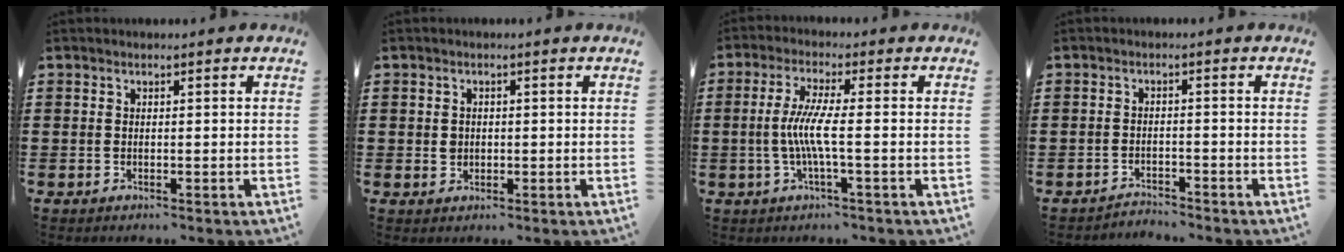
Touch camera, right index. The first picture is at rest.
{"total": 1.3, "force": [0.1, 1.1, 0.7], "torque": [-0.017, 0.004, 0.002]}
{"total": 5.8, "force": [-1.0, 0.2, 5.7], "torque": [-0.125, -0.012, -0.028]}
{"total": 2.3, "force": [-2.3, 0.0, -0.3], "torque": [-0.003, 0.001, -0.051]}